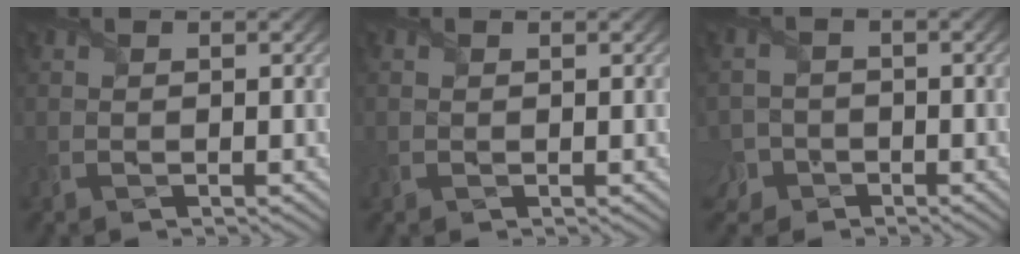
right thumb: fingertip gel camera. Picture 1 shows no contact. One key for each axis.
{"total": 0.0}
{"total": 4.9, "fx": -2.8, "fy": 3.9, "fz": 0.8, "tx": -0.023, "ty": -0.009, "tz": -0.064}